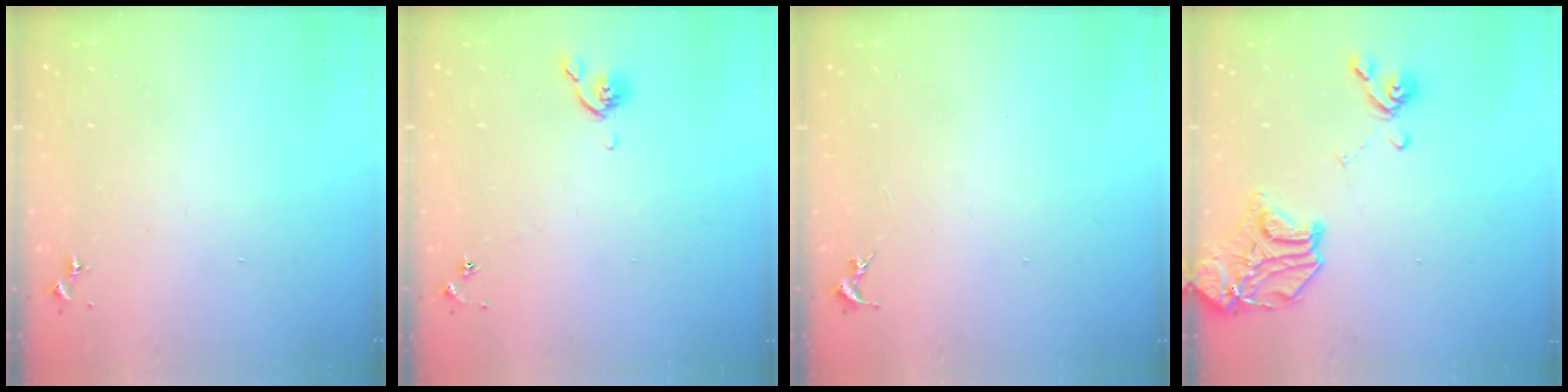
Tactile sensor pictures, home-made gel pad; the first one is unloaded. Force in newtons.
{"total": 5.3, "press": 5.2, "slide": 0.9}
{"total": 0.0}
{"total": 15.3, "press": 15.2, "slide": 1.8}